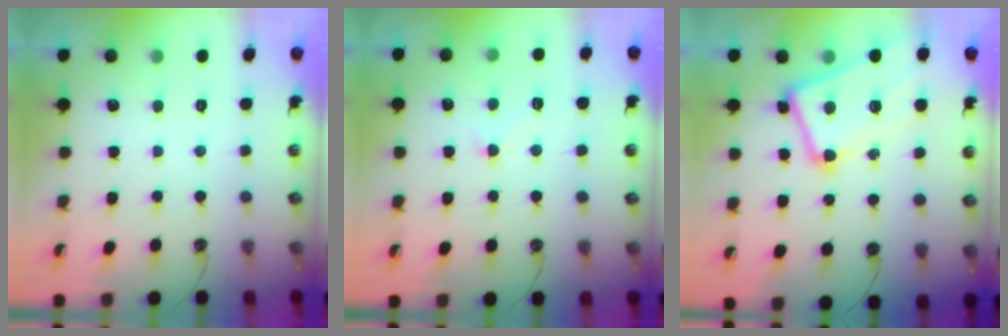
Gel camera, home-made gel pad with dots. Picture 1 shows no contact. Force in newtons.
{"total": 1.9, "press": 1.8, "slide": 0.6}
{"total": 7.1, "press": 7.0, "slide": 1.3}